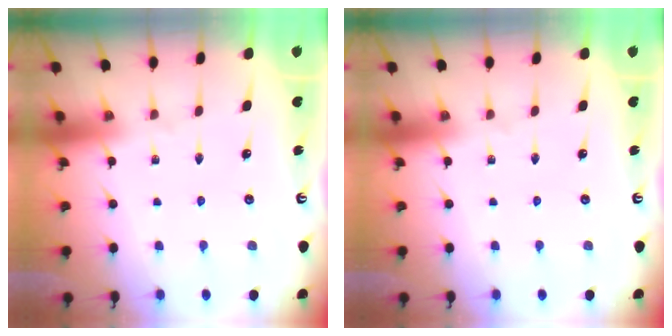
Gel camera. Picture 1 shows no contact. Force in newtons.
{"total": 0.0}